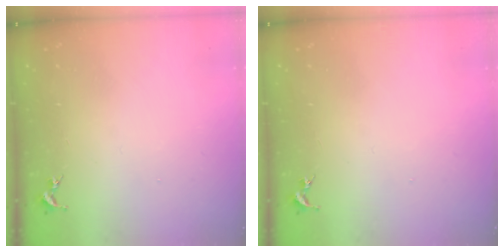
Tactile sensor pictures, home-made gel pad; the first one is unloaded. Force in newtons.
{"total": 0.0}